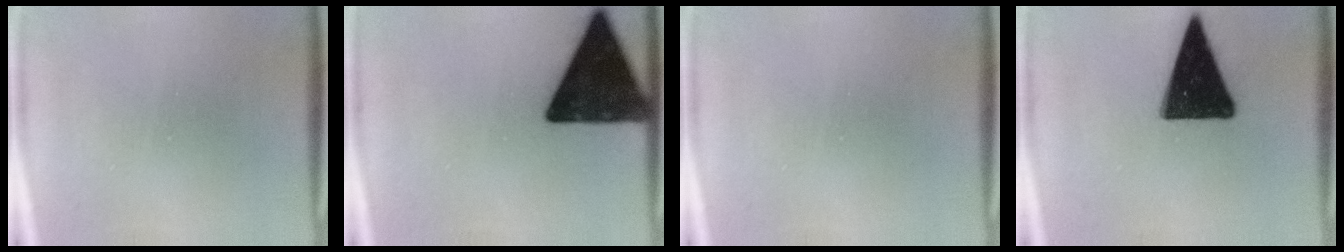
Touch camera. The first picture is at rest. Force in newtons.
{"total": 17.1}
{"total": 0.0}
{"total": 18.3}